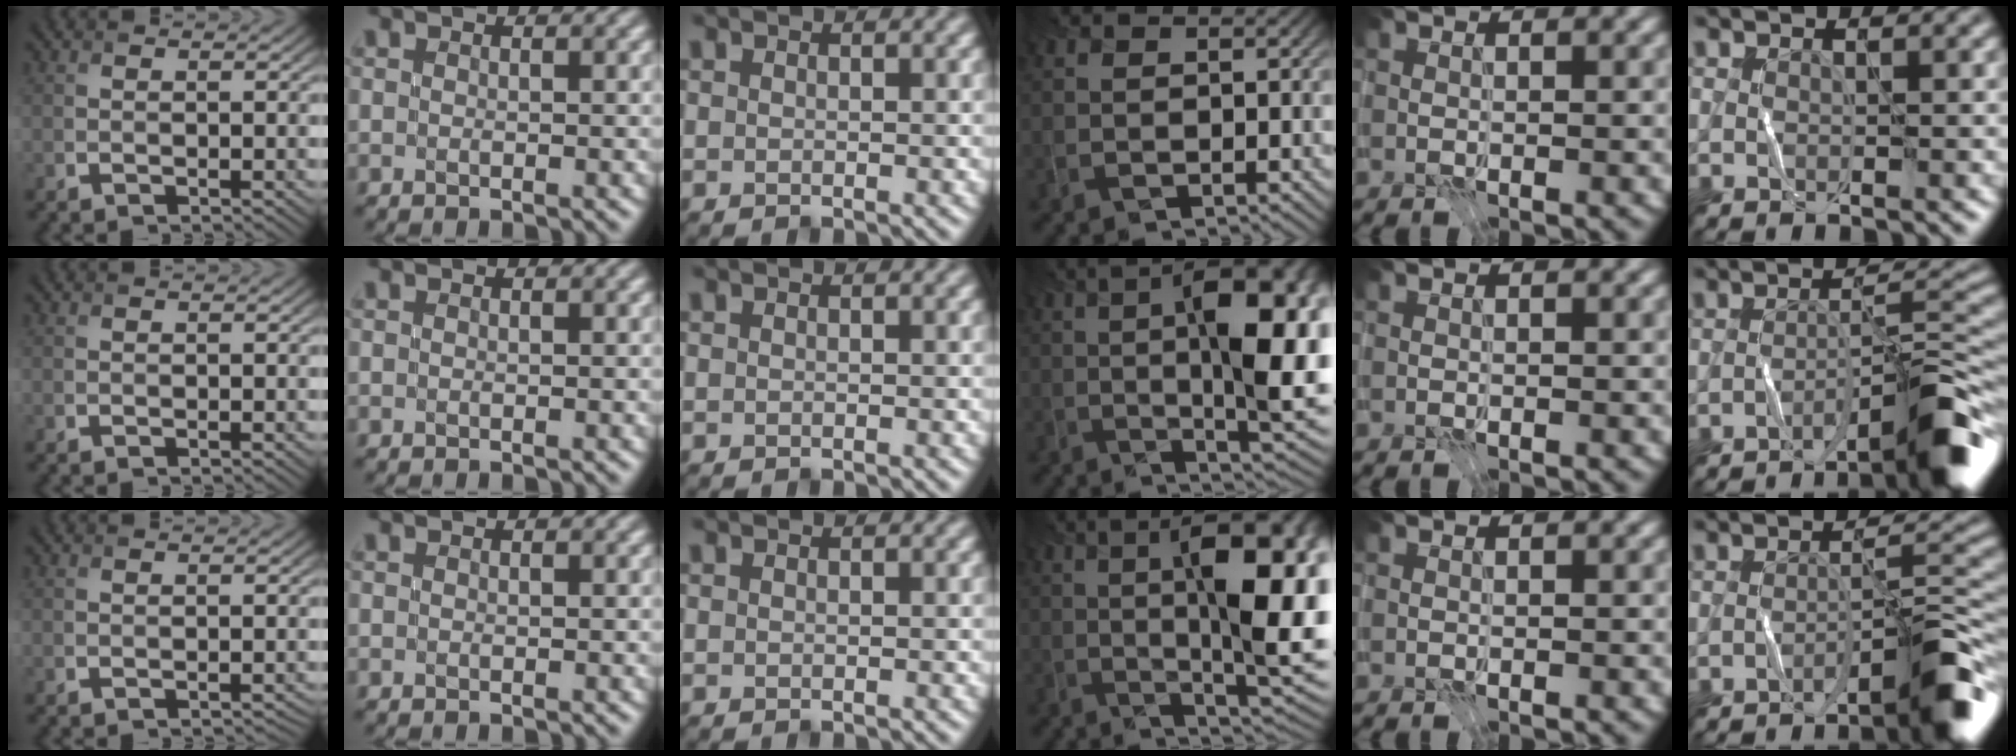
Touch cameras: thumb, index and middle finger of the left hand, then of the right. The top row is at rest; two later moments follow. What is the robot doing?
{"motion": "open", "object": "stapler"}